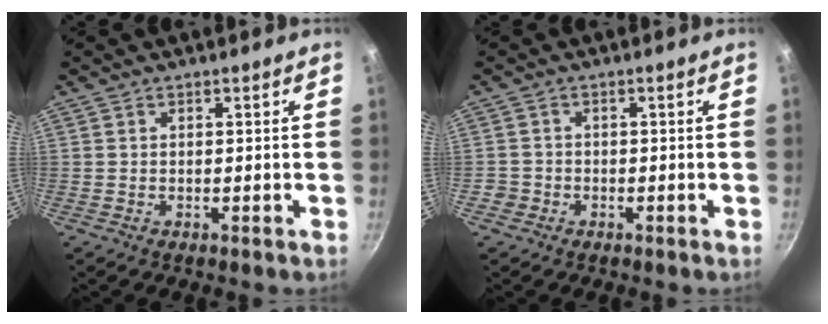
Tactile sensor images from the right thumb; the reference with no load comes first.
{"total": 2.1, "force": [-1.0, 1.8, 0.3], "torque": [0.001, 0.012, -0.016]}